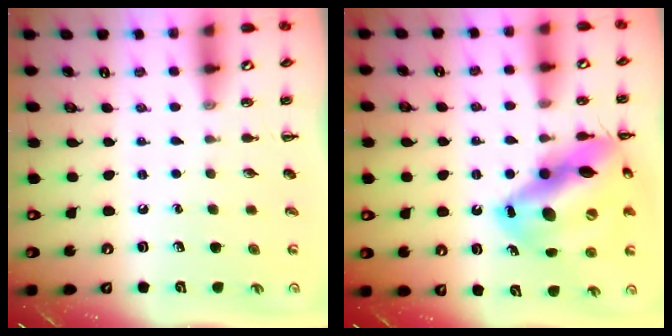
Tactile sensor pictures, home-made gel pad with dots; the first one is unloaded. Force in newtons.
{"total": 19.9, "press": 19.7, "slide": 3.3}